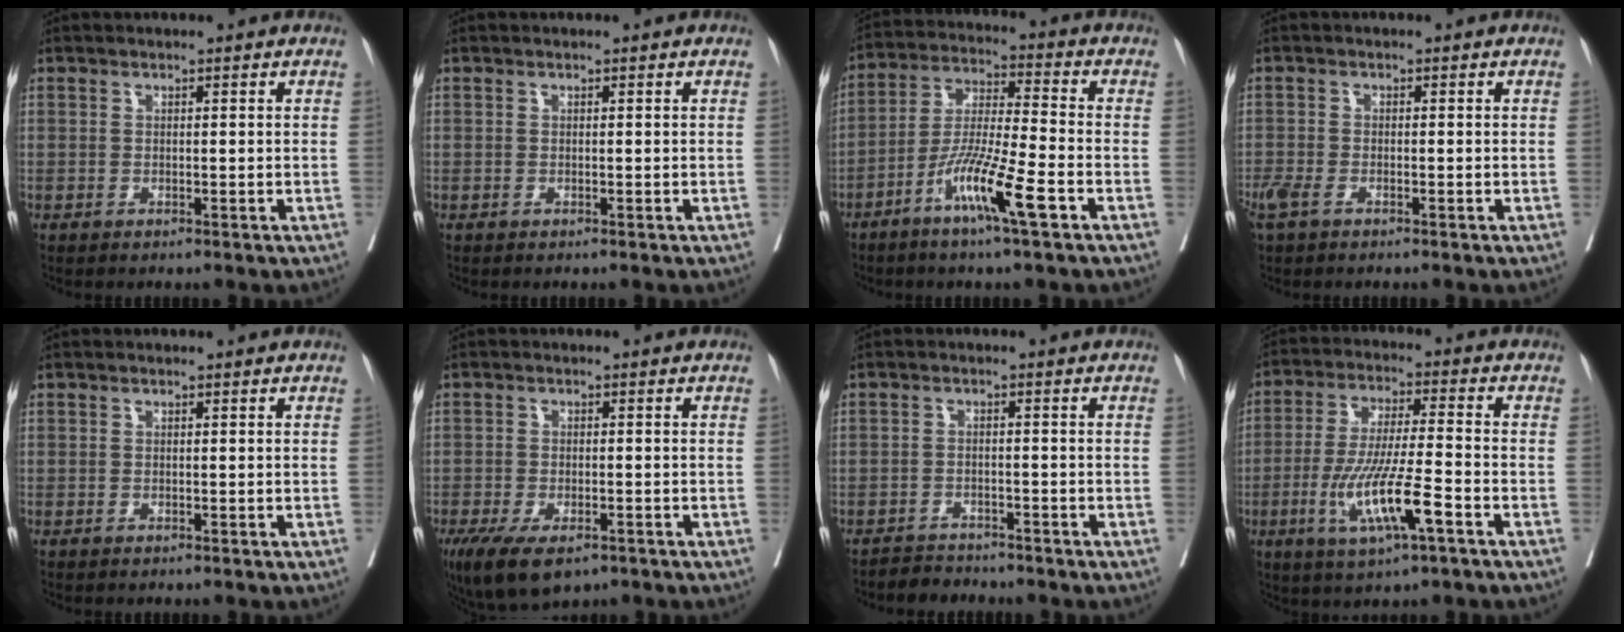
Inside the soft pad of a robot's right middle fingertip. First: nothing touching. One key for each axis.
{"total": 0.0}
{"total": 10.6, "fx": -5.4, "fy": -0.1, "fz": 9.1, "tx": -0.179, "ty": -0.014, "tz": -0.104}
{"total": 3.4, "fx": -2.1, "fy": 1.4, "fz": 2.2, "tx": -0.054, "ty": -0.008, "tz": -0.041}
{"total": 0.0}
{"total": 9.4, "fx": -5.9, "fy": 3.8, "fz": 6.2, "tx": -0.110, "ty": -0.018, "tz": -0.093}
{"total": 3.0, "fx": -2.9, "fy": 0.6, "fz": -0.4, "tx": 0.005, "ty": -0.008, "tz": -0.051}
{"total": 11.4, "fx": -4.4, "fy": 0.8, "fz": 10.5, "tx": -0.208, "ty": -0.016, "tz": -0.079}